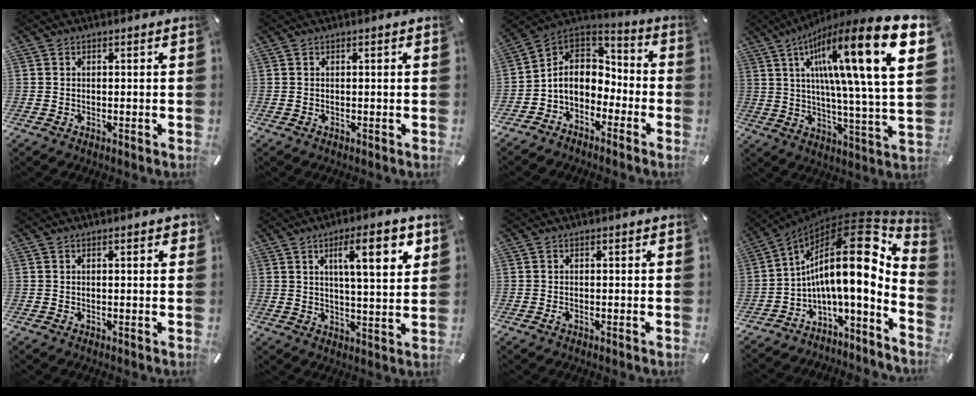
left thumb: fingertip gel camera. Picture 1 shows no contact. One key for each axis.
{"total": 0.7, "fx": 0.1, "fy": 0.1, "fz": 0.6, "tx": -0.011, "ty": 0.000, "tz": 0.000}
{"total": 8.3, "fx": -2.7, "fy": 7.1, "fz": 3.5, "tx": -0.099, "ty": 0.001, "tz": -0.053}
{"total": 27.0, "fx": 10.4, "fy": 4.4, "fz": 24.5, "tx": -0.406, "ty": -0.065, "tz": 0.148}
{"total": 1.7, "fx": 0.3, "fy": 0.5, "fz": 1.6, "tx": -0.024, "ty": 0.001, "tz": 0.001}
{"total": 13.4, "fx": 5.6, "fy": 3.5, "fz": 11.7, "tx": -0.175, "ty": -0.011, "tz": 0.082}
{"total": 0.9, "fx": -0.5, "fy": 0.4, "fz": 0.7, "tx": -0.015, "ty": -0.002, "tz": -0.008}
{"total": 19.1, "fx": 5.6, "fy": 6.1, "fz": 17.3, "tx": -0.264, "ty": -0.071, "tz": 0.083}